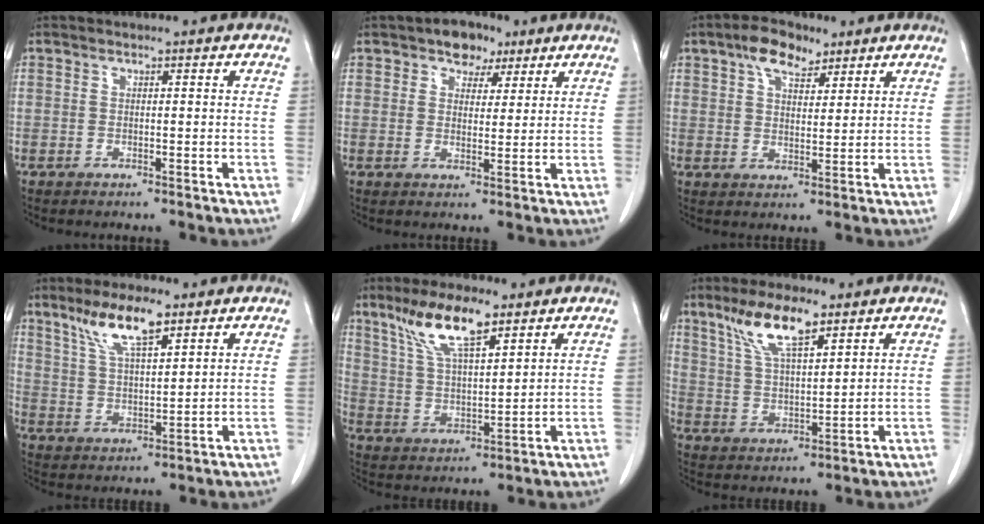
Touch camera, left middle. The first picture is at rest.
{"total": 5.0, "force": [3.2, 3.3, 2.1], "torque": [-0.025, 0.013, 0.051]}
{"total": 6.3, "force": [4.0, 3.0, 3.8], "torque": [-0.068, 0.016, 0.070]}
{"total": 8.7, "force": [5.7, 1.8, 6.3], "torque": [-0.128, 0.007, 0.111]}
{"total": 10.4, "force": [6.8, 2.4, 7.5], "torque": [-0.152, 0.012, 0.134]}
{"total": 9.5, "force": [6.1, 2.2, 6.9], "torque": [-0.141, 0.010, 0.120]}